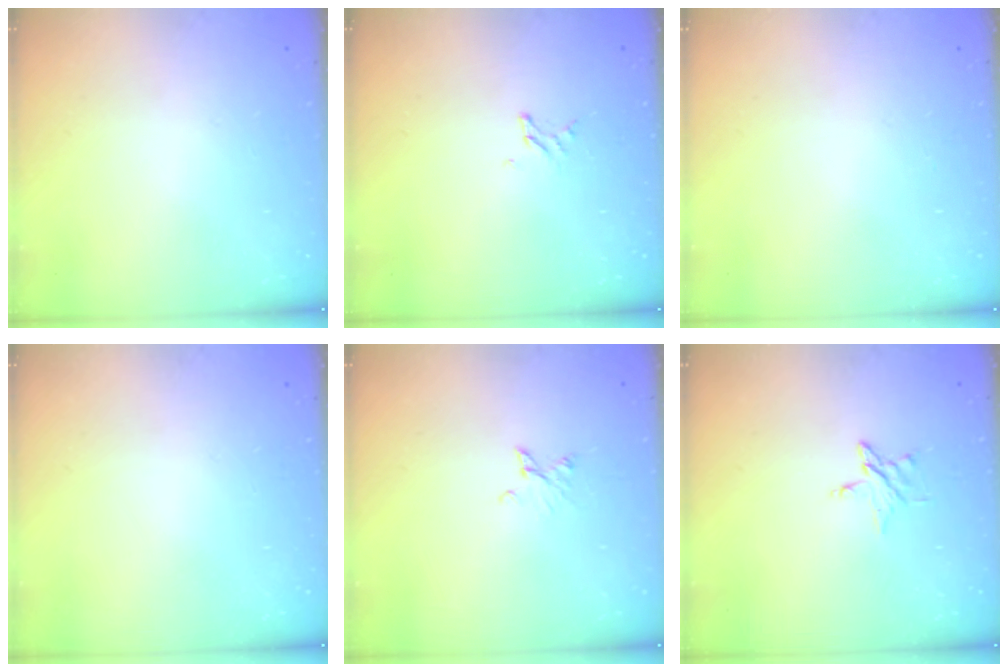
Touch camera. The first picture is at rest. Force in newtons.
{"total": 1.6, "press": 1.6, "slide": 0.2}
{"total": 0.0}
{"total": 0.0}
{"total": 2.5, "press": 2.5, "slide": 0.3}
{"total": 3.9, "press": 3.9, "slide": 0.3}